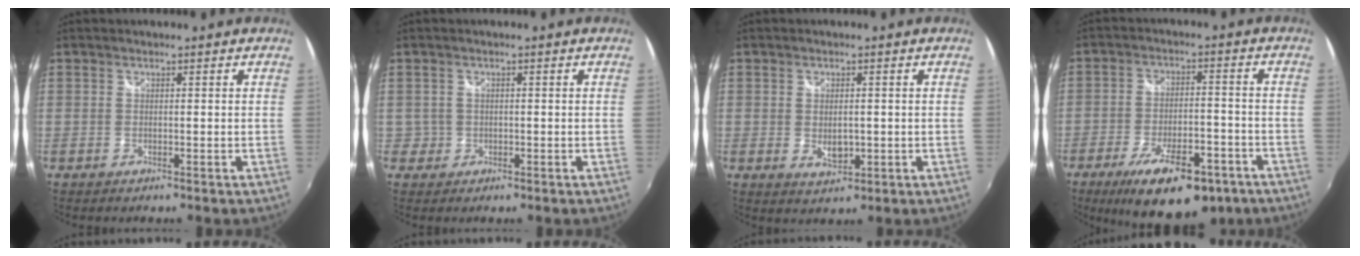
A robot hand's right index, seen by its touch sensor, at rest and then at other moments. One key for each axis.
{"total": 1.9, "fx": -0.5, "fy": 1.8, "fz": -0.2, "tx": 0.002, "ty": 0.003, "tz": -0.006}
{"total": 3.7, "fx": -0.4, "fy": 2.4, "fz": 2.8, "tx": -0.046, "ty": -0.007, "tz": -0.003}
{"total": 17.9, "fx": -11.6, "fy": 6.8, "fz": 11.8, "tx": -0.208, "ty": -0.021, "tz": -0.167}